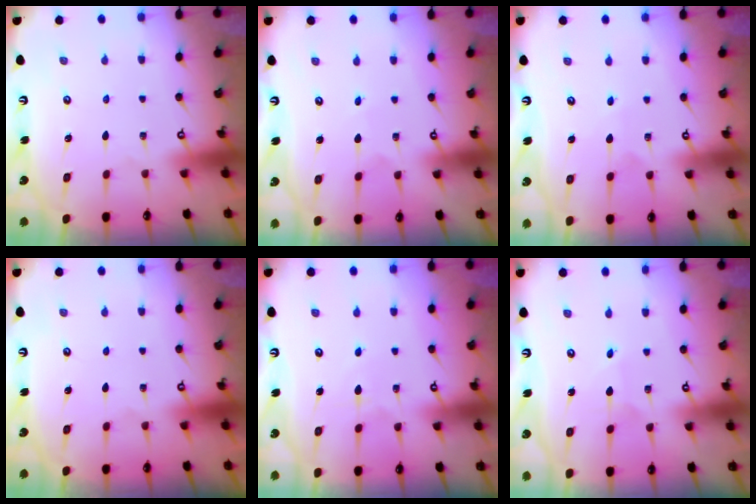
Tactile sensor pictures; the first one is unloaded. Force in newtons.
{"total": 1.6, "press": 1.6, "slide": 0.1}
{"total": 3.3, "press": 3.3, "slide": 0.3}
{"total": 0.0}
{"total": 3.9, "press": 3.9, "slide": 0.5}
{"total": 3.0, "press": 2.9, "slide": 0.3}